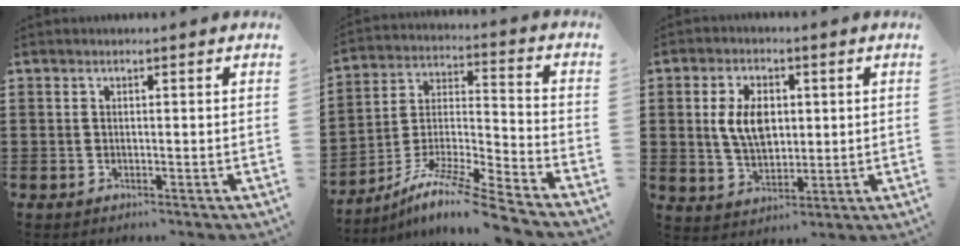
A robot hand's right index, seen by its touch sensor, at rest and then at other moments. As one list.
[{"total": 9.9, "force": [-8.2, 0.0, 5.6], "torque": [-0.104, 0.002, -0.165]}, {"total": 7.1, "force": [1.1, 4.3, 5.5], "torque": [-0.122, 0.007, 0.012]}]